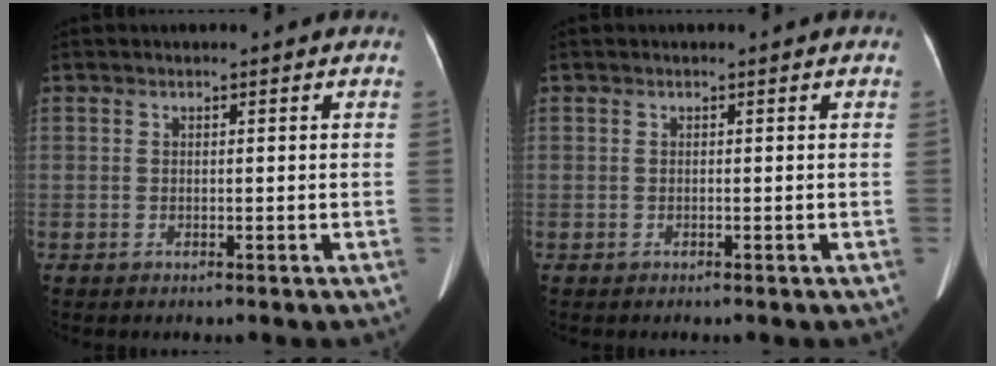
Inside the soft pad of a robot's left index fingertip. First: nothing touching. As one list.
[{"total": 0.0}]